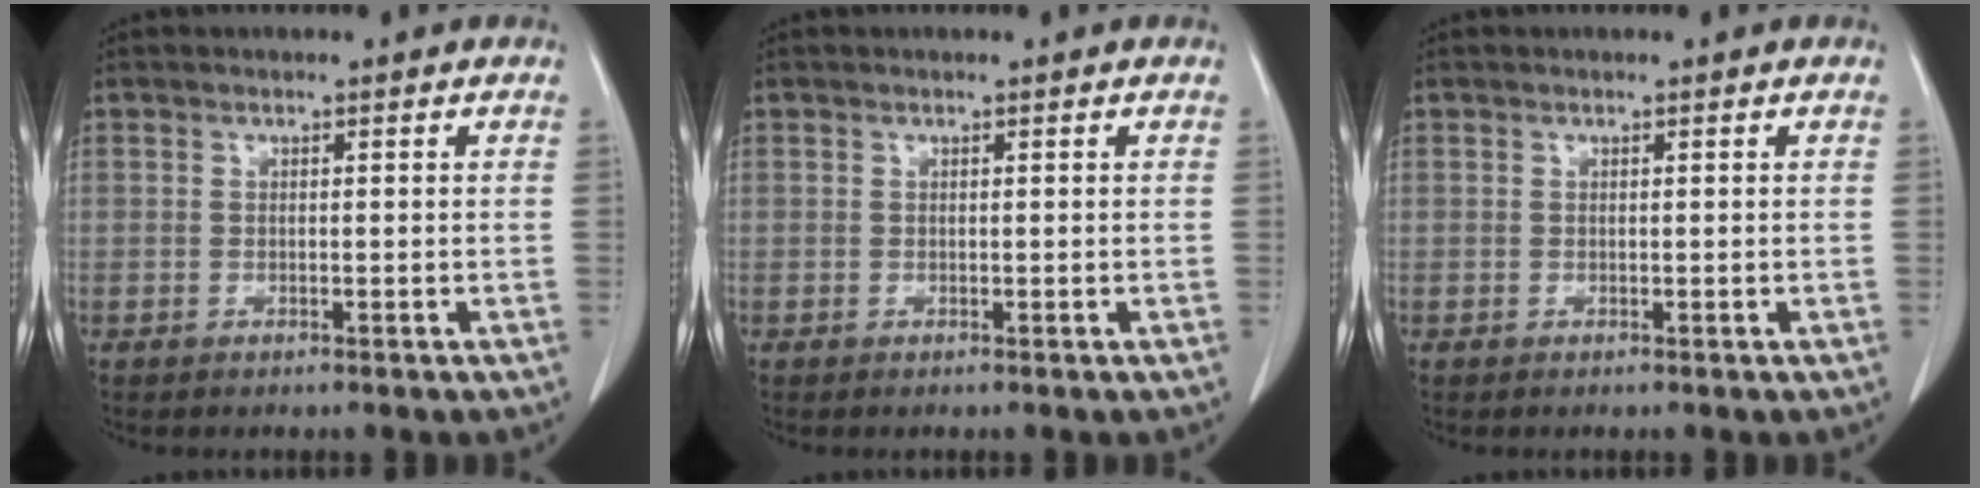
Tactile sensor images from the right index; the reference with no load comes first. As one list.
[{"total": 0.0}, {"total": 0.0}]